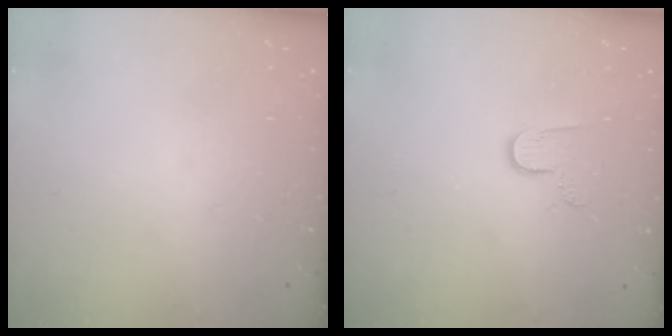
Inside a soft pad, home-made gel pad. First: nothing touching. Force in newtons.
{"total": 6.5, "press": 6.4, "slide": 0.6}